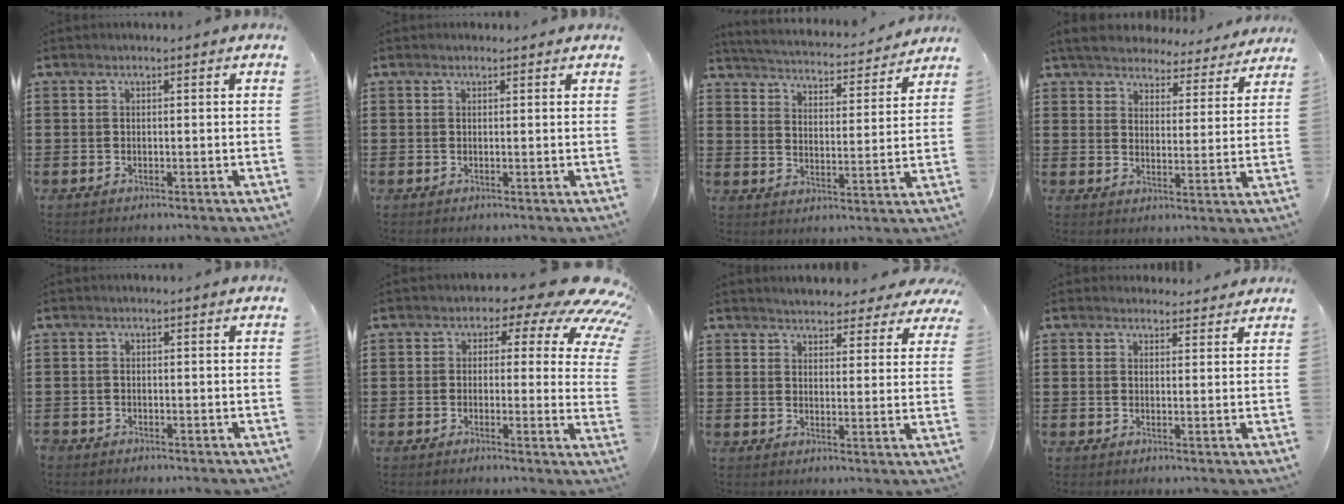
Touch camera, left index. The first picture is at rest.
{"total": 0.5, "force": [0.4, 0.2, 0.2], "torque": [-0.005, 0.001, 0.009]}
{"total": 3.6, "force": [3.6, -0.1, 0.2], "torque": [-0.027, -0.033, 0.054]}
{"total": 5.3, "force": [5.2, 0.5, 0.6], "torque": [-0.040, -0.034, 0.090]}
{"total": 0.8, "force": [-0.7, 0.4, -0.1], "torque": [-0.001, 0.003, -0.016]}
{"total": 7.0, "force": [4.3, 3.3, 4.5], "torque": [-0.068, -0.030, 0.064]}
{"total": 3.4, "force": [3.4, 0.5, 0.0], "torque": [-0.016, -0.011, 0.060]}
{"total": 2.5, "force": [2.4, 0.7, 0.2], "torque": [-0.001, -0.004, 0.044]}